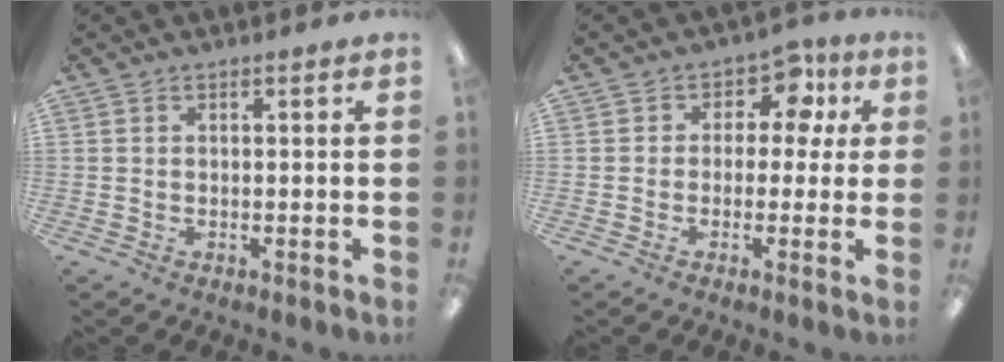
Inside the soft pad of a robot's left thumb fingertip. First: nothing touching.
{"total": 7.1, "force": [1.9, 5.6, 4.0], "torque": [-0.057, 0.002, 0.030]}